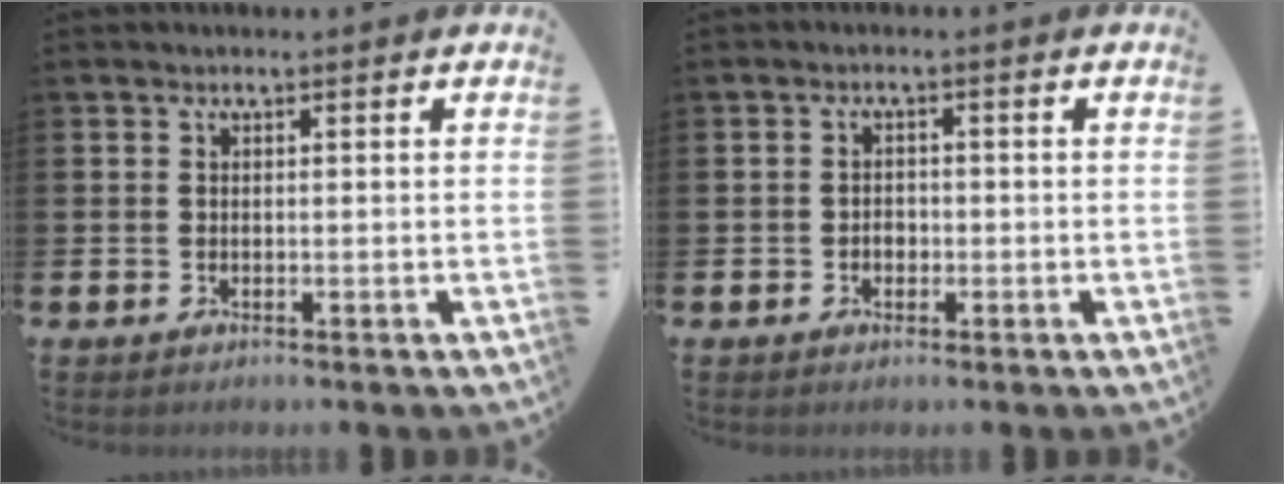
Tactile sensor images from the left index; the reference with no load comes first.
{"total": 1.6, "force": [-0.6, 1.3, 0.8], "torque": [-0.007, 0.002, -0.016]}